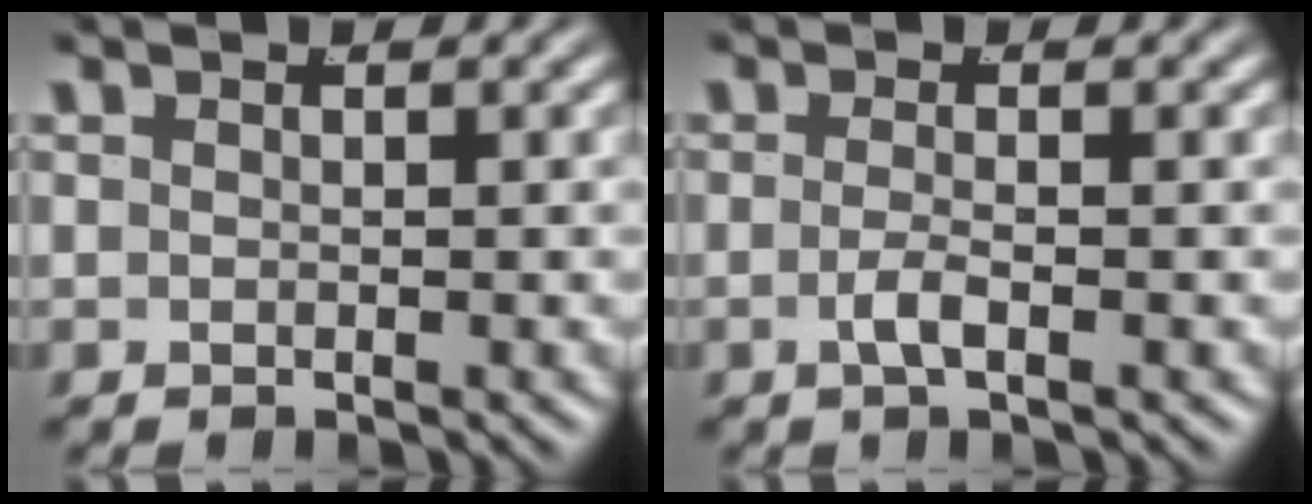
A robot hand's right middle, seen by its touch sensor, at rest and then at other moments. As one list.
[{"total": 1.6, "force": [-1.0, -0.3, 1.2], "torque": [-0.025, -0.011, -0.013]}]